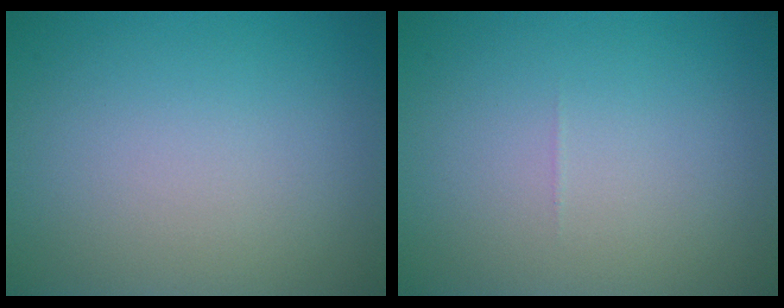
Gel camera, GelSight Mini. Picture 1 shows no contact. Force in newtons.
{"total": 0.0}